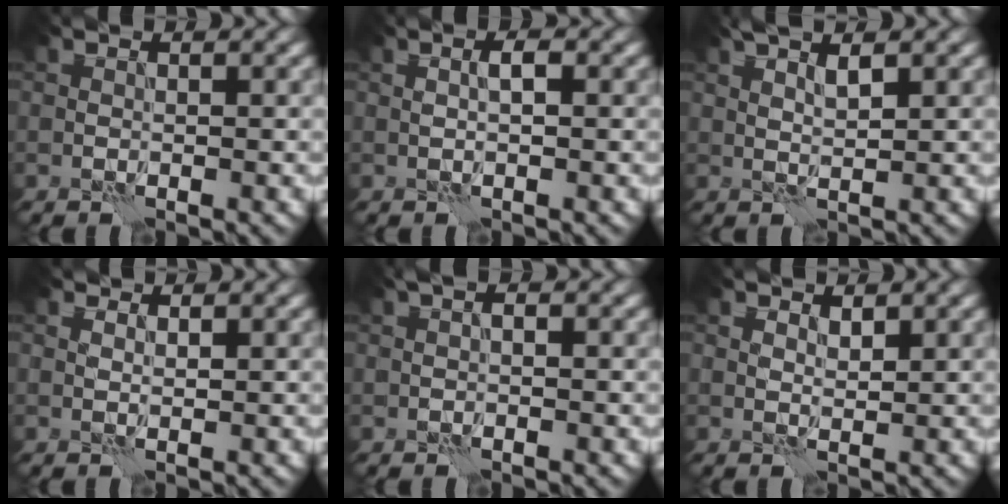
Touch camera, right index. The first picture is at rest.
{"total": 1.5, "force": [0.2, 0.4, 1.4], "torque": [-0.025, 0.004, 0.003]}
{"total": 2.5, "force": [1.4, 0.5, 2.0], "torque": [-0.036, -0.002, 0.029]}
{"total": 1.4, "force": [1.0, 0.7, 0.6], "torque": [-0.011, -0.007, 0.014]}
{"total": 1.6, "force": [0.4, 0.9, 1.3], "torque": [-0.010, 0.004, 0.001]}
{"total": 1.2, "force": [0.9, 0.5, 0.6], "torque": [-0.014, -0.002, 0.017]}